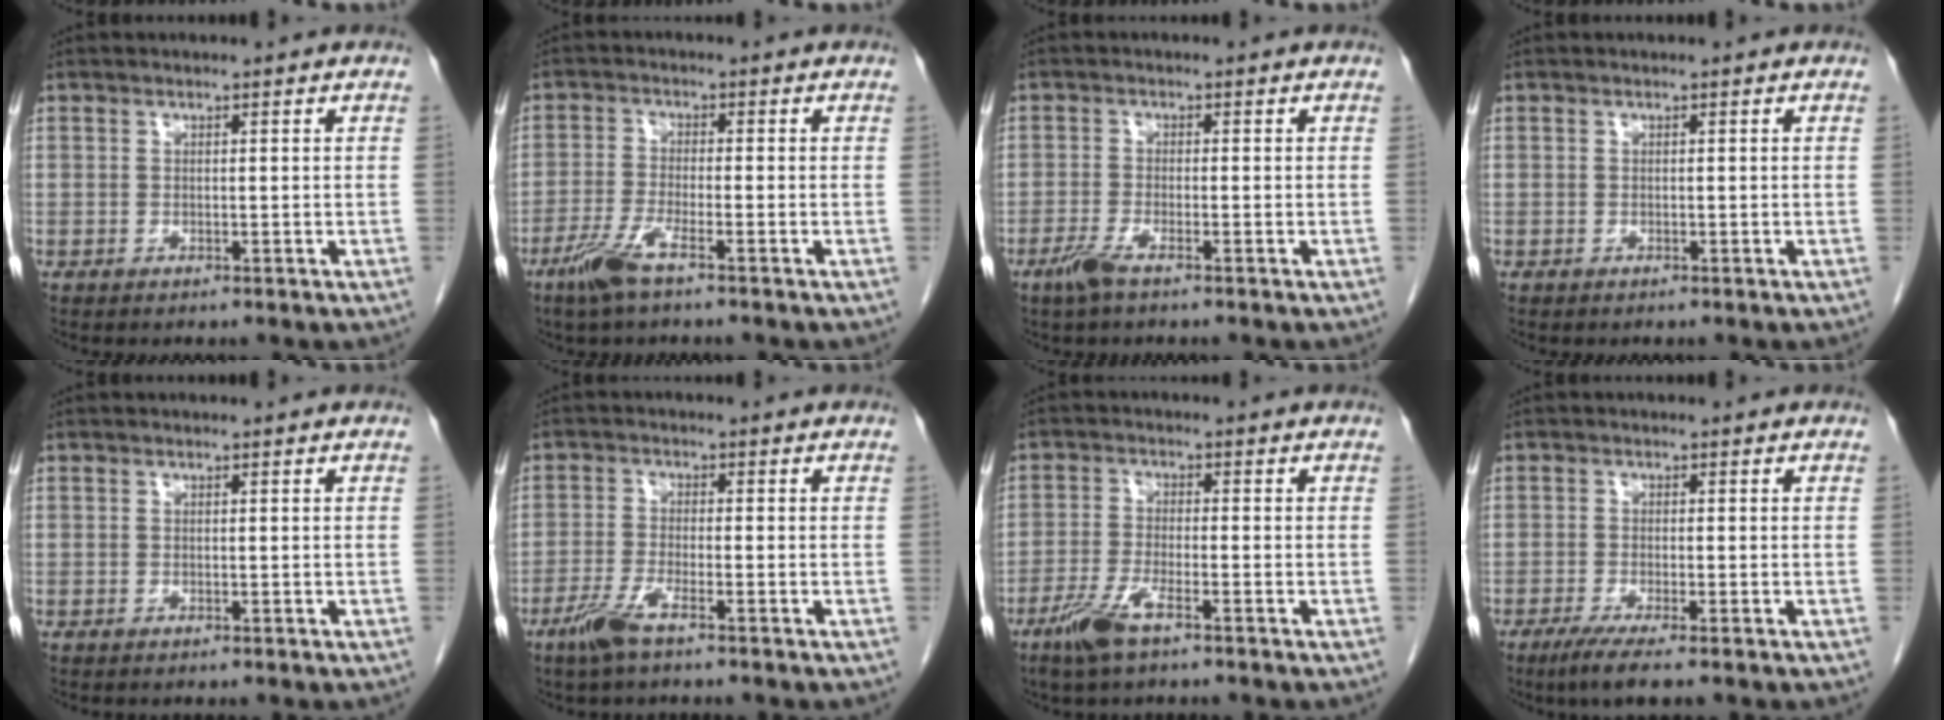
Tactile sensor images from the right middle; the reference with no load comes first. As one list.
[{"total": 5.0, "force": [-3.3, 0.3, 3.8], "torque": [-0.085, -0.010, -0.070]}, {"total": 2.9, "force": [-2.0, 0.3, 2.1], "torque": [-0.051, -0.006, -0.044]}, {"total": 0.0}, {"total": 0.0}, {"total": 4.3, "force": [-2.9, 0.3, 3.1], "torque": [-0.072, -0.008, -0.061]}, {"total": 5.2, "force": [-3.4, 0.8, 3.9], "torque": [-0.090, -0.009, -0.068]}, {"total": 4.4, "force": [-2.9, 0.0, 3.2], "torque": [-0.061, -0.014, -0.053]}]